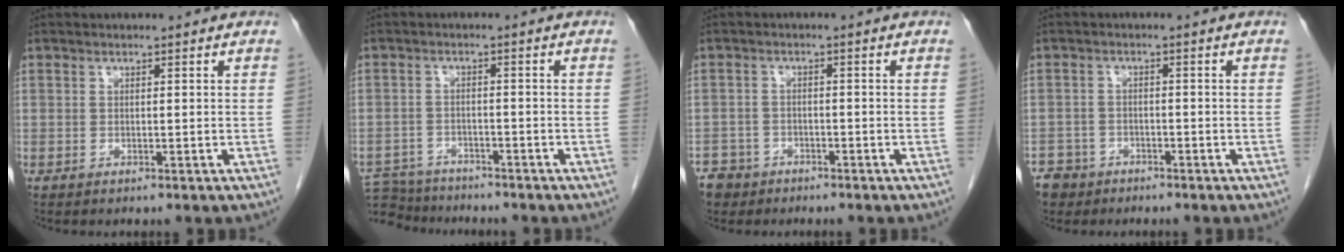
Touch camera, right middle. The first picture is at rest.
{"total": 8.3, "force": [-7.9, 2.4, 1.1], "torque": [-0.024, 0.002, -0.128]}
{"total": 5.2, "force": [-3.8, 3.6, 0.1], "torque": [-0.006, 0.004, -0.067]}
{"total": 5.4, "force": [-3.8, 3.8, 0.2], "torque": [-0.008, 0.004, -0.068]}